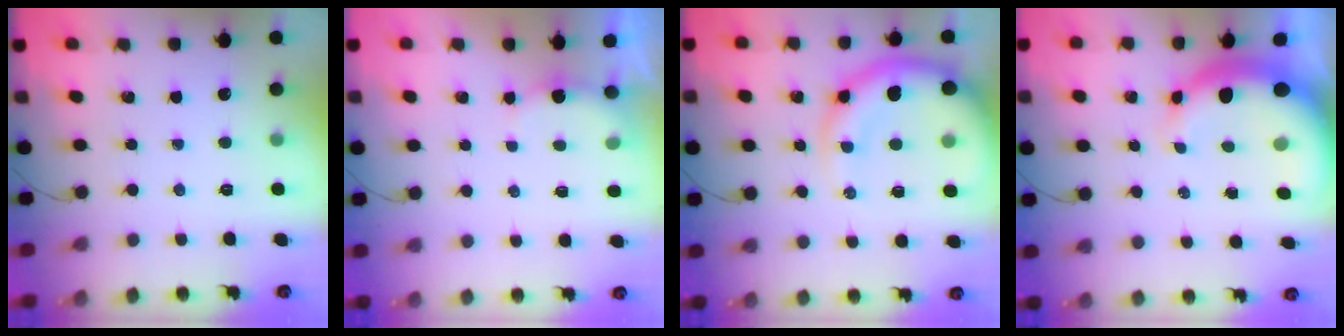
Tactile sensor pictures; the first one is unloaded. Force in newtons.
{"total": 4.9, "press": 4.9, "slide": 0.7}
{"total": 10.7, "press": 10.3, "slide": 3.0}
{"total": 10.9, "press": 10.8, "slide": 1.8}